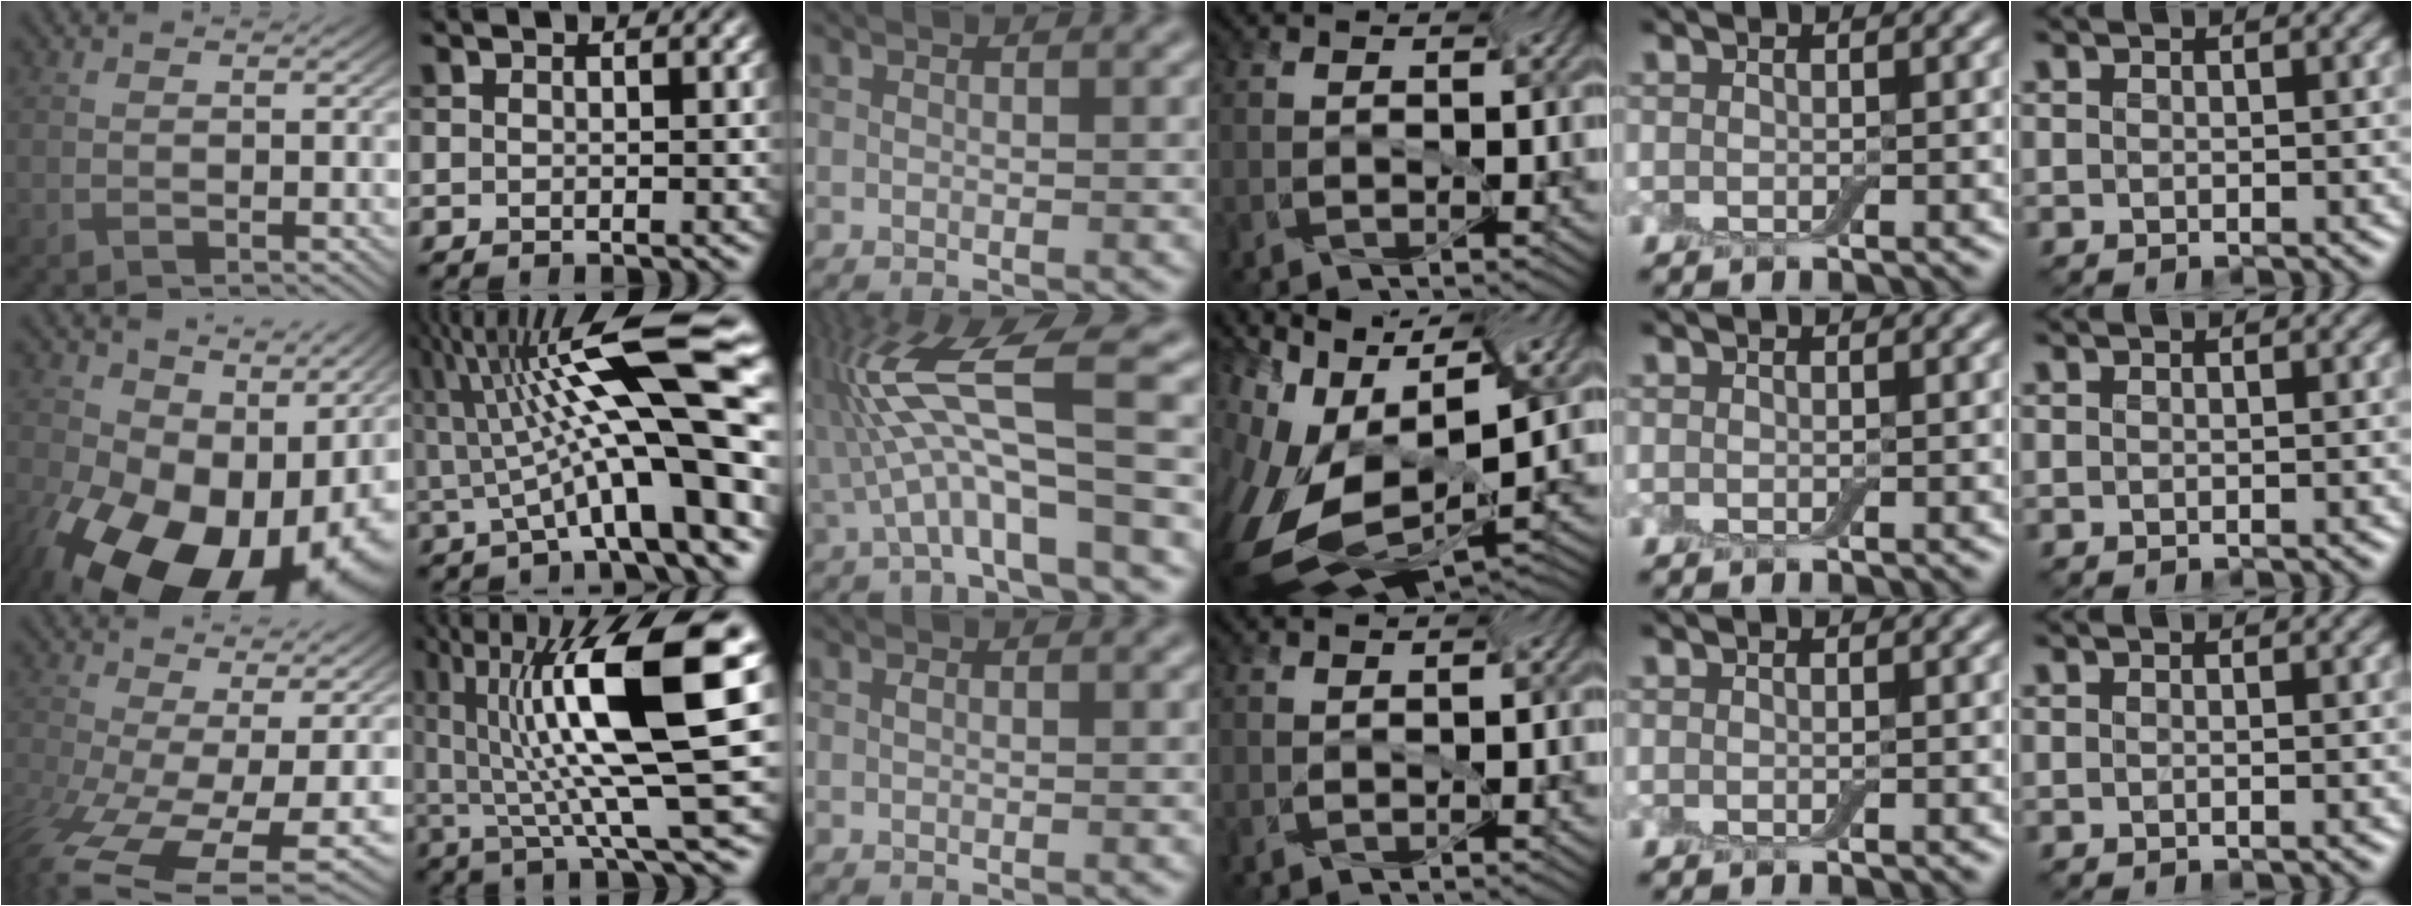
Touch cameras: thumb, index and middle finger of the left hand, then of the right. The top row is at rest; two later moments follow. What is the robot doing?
{"motion": "screw", "object": "jar lid"}